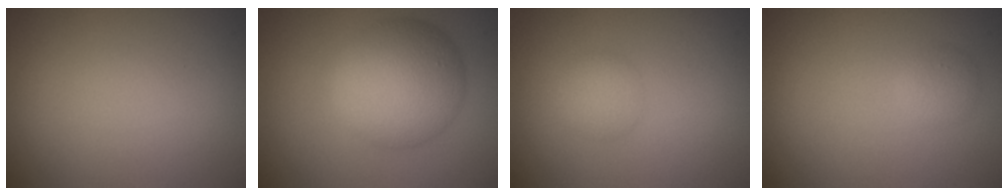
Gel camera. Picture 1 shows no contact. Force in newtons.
{"total": 7.7, "press": 7.7, "slide": 0.2}
{"total": 2.0, "press": 2.0, "slide": 0.2}
{"total": 1.3, "press": 1.3, "slide": 0.1}